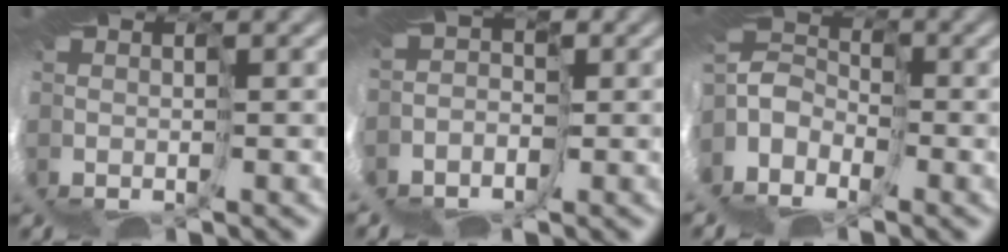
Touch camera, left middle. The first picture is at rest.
{"total": 2.0, "force": [-1.9, 0.5, -0.3], "torque": [0.030, -0.015, -0.019]}
{"total": 1.3, "force": [0.7, 0.9, 0.6], "torque": [-0.016, 0.016, -0.012]}